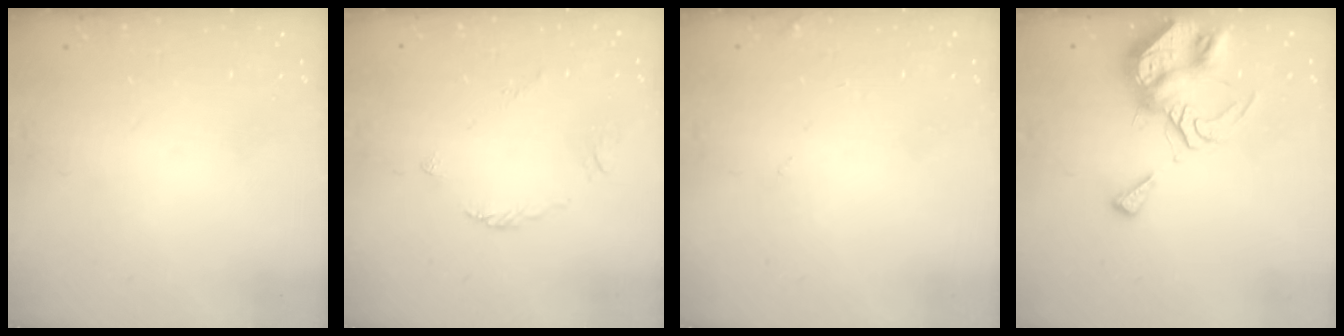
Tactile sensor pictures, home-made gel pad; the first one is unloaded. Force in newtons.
{"total": 2.7, "press": 2.6, "slide": 0.6}
{"total": 2.2, "press": 2.2, "slide": 0.2}
{"total": 10.4, "press": 10.3, "slide": 1.3}